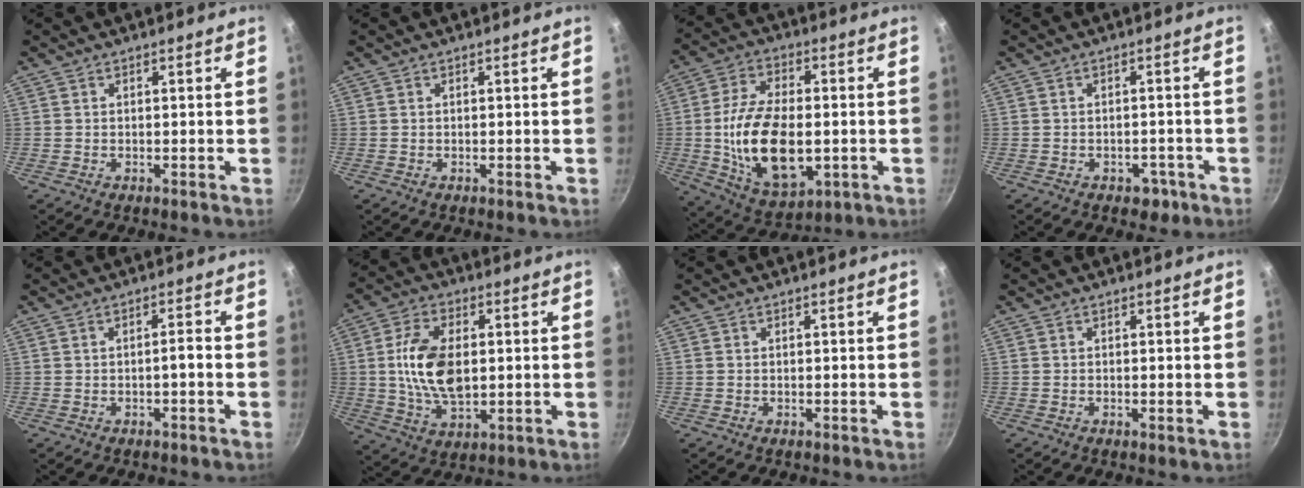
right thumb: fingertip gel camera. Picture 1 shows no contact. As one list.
[{"total": 0.0}, {"total": 19.0, "force": [-2.1, 10.3, 15.9], "torque": [-0.277, -0.001, -0.021]}, {"total": 3.1, "force": [-1.8, 2.1, 1.4], "torque": [-0.003, 0.012, -0.019]}, {"total": 1.9, "force": [-0.6, 0.6, 1.7], "torque": [-0.026, 0.014, -0.009]}, {"total": 13.7, "force": [1.0, 7.8, 11.2], "torque": [-0.202, -0.001, 0.022]}, {"total": 0.0}, {"total": 0.7, "force": [-0.2, 0.2, 0.7], "torque": [-0.011, -0.003, -0.003]}]